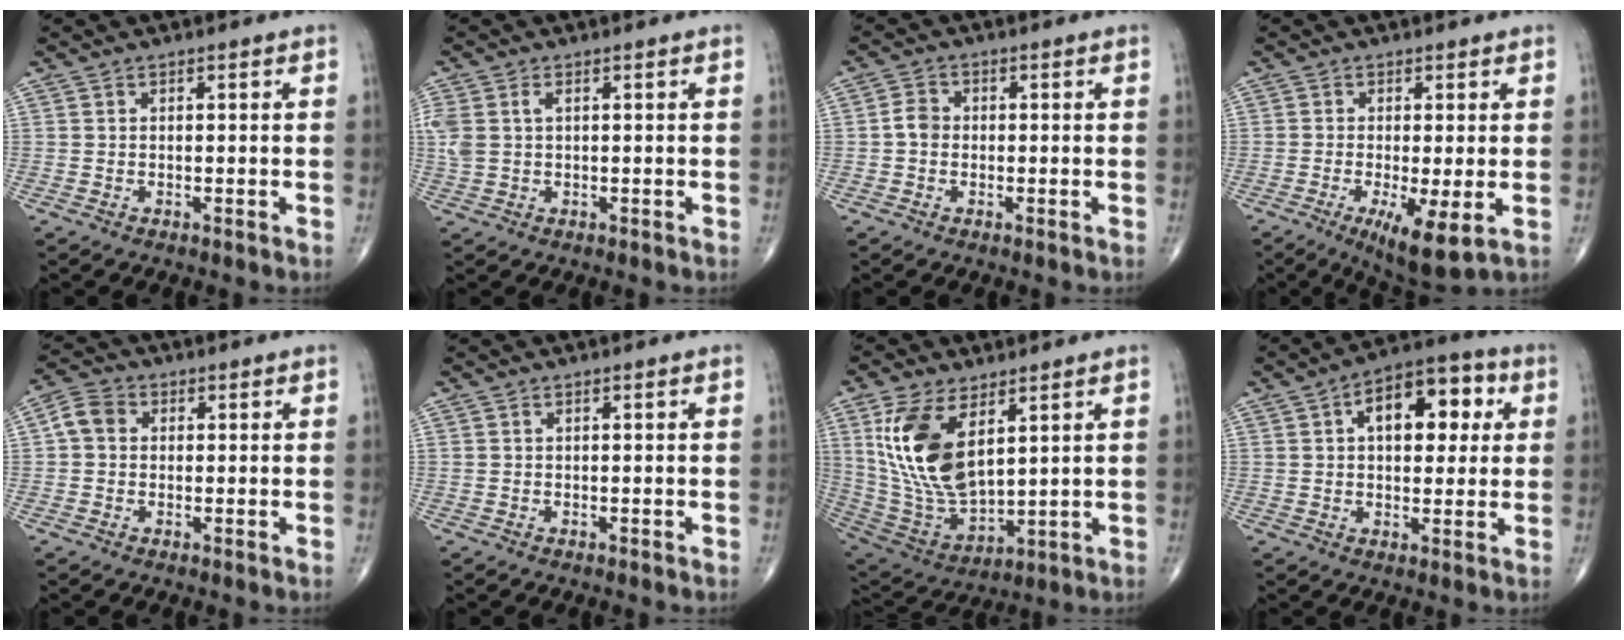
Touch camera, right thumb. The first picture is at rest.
{"total": 5.6, "force": [1.1, 3.5, 4.2], "torque": [-0.123, 0.014, 0.029]}
{"total": 2.8, "force": [-0.3, 2.3, 1.6], "torque": [-0.020, 0.009, -0.013]}
{"total": 8.3, "force": [-2.3, 2.0, 7.7], "torque": [-0.130, -0.024, -0.036]}
{"total": 4.5, "force": [0.4, 3.7, 2.5], "torque": [-0.042, 0.013, 0.001]}
{"total": 0.0}
{"total": 17.2, "force": [6.1, 8.5, 13.6], "torque": [-0.258, -0.027, 0.135]}
{"total": 13.5, "force": [3.6, 7.6, 10.6], "torque": [-0.117, 0.018, 0.048]}